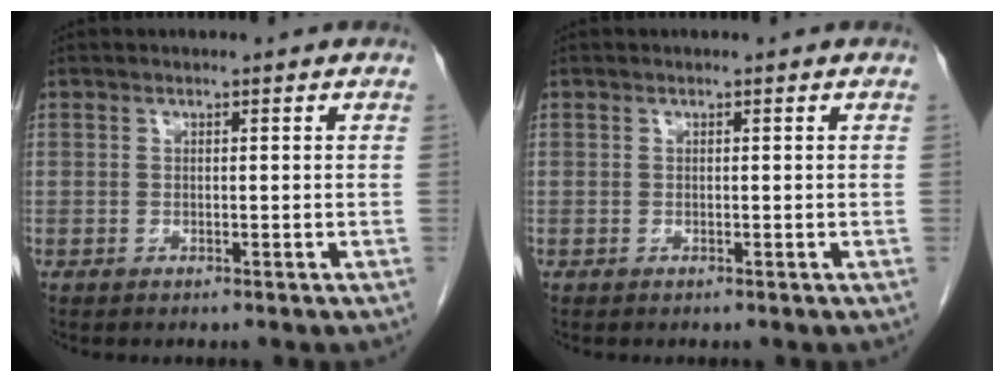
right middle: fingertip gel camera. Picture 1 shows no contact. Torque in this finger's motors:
{"motor_torque": [-0.01, 0.00, 0.00, 0.00]}